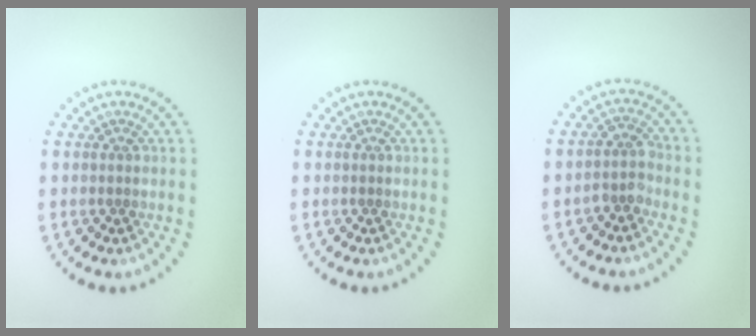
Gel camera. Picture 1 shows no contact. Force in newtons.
{"total": 0.0}
{"total": 2.0, "press": 1.6, "slide": 1.2}